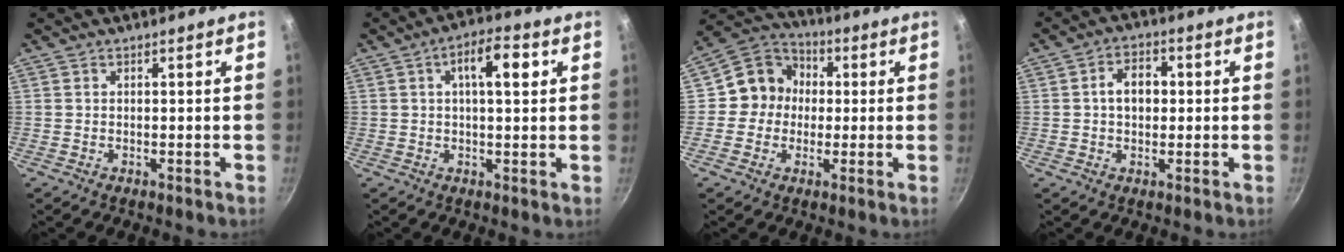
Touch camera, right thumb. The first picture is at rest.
{"total": 7.6, "force": [2.1, 3.0, 6.7], "torque": [-0.089, 0.011, 0.026]}
{"total": 9.6, "force": [0.2, 9.0, 3.4], "torque": [-0.014, 0.022, -0.019]}
{"total": 5.9, "force": [0.4, 4.3, 4.0], "torque": [-0.037, 0.013, 0.000]}